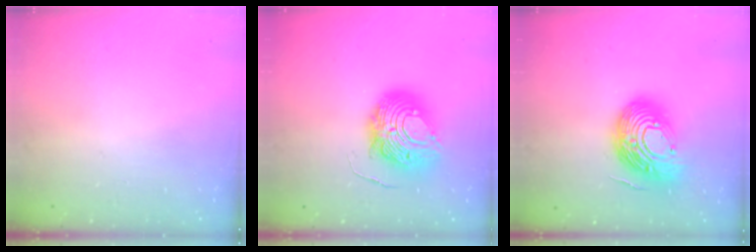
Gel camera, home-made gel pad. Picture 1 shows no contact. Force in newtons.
{"total": 12.2, "press": 12.2, "slide": 1.2}
{"total": 20.0, "press": 20.0, "slide": 1.6}